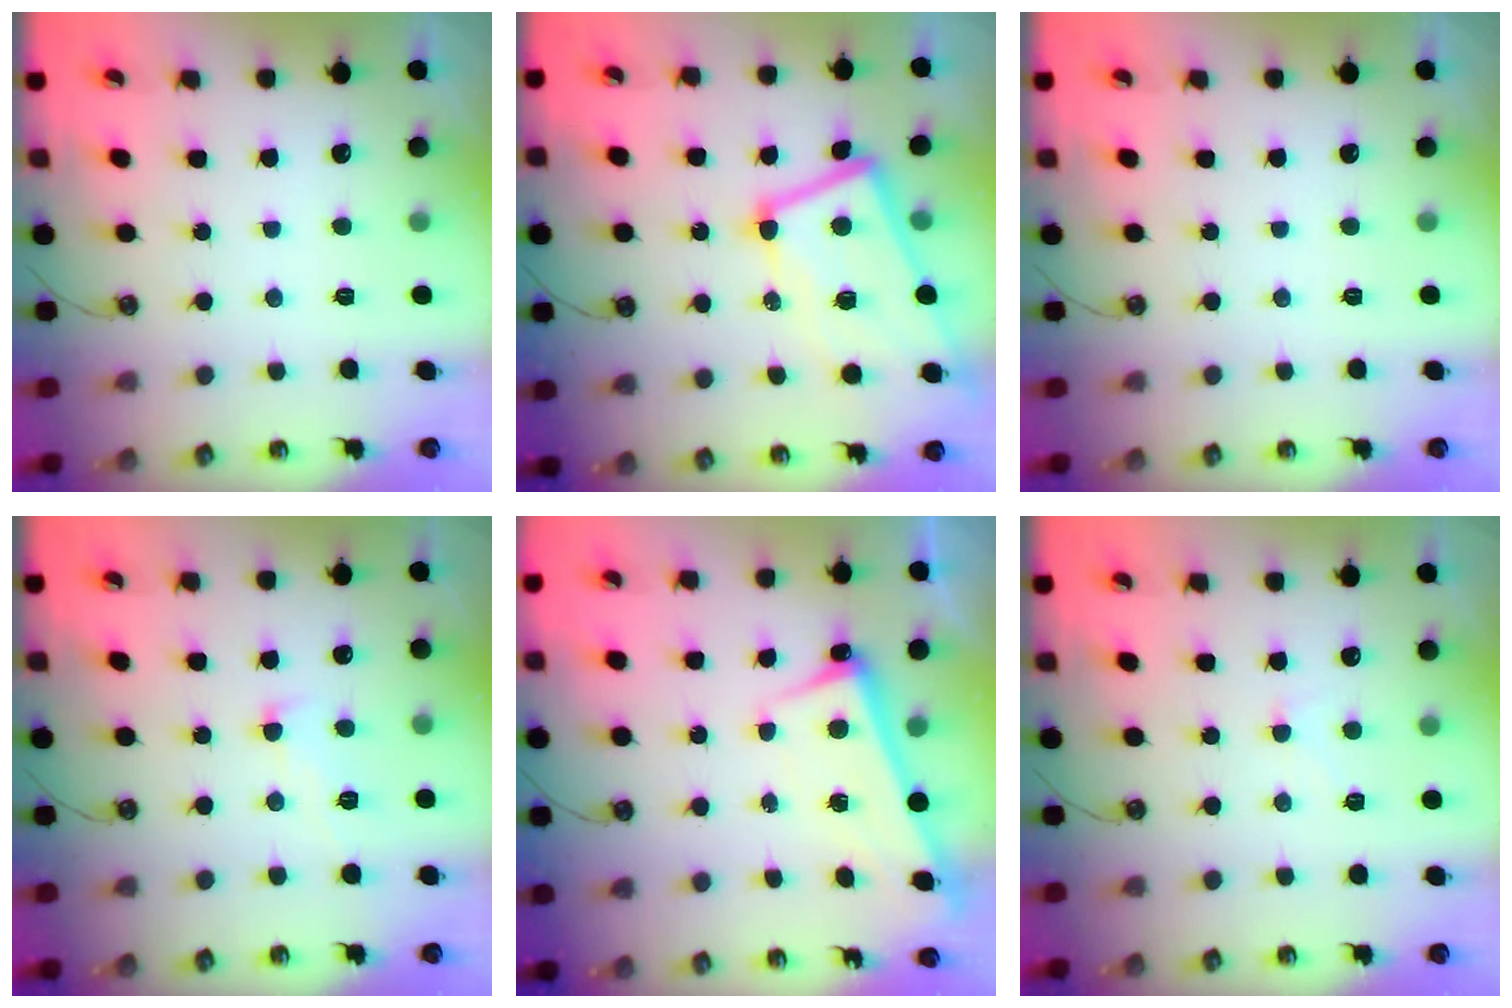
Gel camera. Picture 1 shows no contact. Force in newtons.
{"total": 8.6, "press": 8.6, "slide": 0.9}
{"total": 0.0}
{"total": 0.6, "press": 0.0, "slide": 0.6}
{"total": 2.6, "press": 2.4, "slide": 1.0}
{"total": 1.1, "press": 1.0, "slide": 0.5}